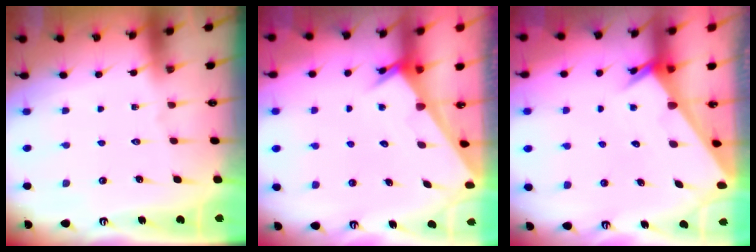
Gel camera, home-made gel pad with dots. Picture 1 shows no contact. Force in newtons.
{"total": 2.4, "press": 2.4, "slide": 0.1}
{"total": 2.2, "press": 2.2, "slide": 0.1}